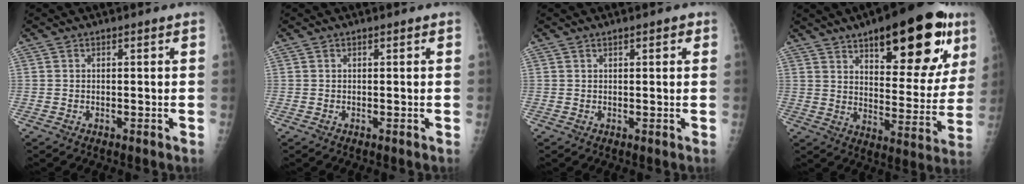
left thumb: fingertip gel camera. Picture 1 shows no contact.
{"total": 0.0}
{"total": 1.7, "force": [0.9, 0.6, 1.4], "torque": [-0.014, 0.000, 0.010]}
{"total": 25.9, "force": [13.6, 9.9, 19.7], "torque": [-0.231, -0.033, 0.195]}